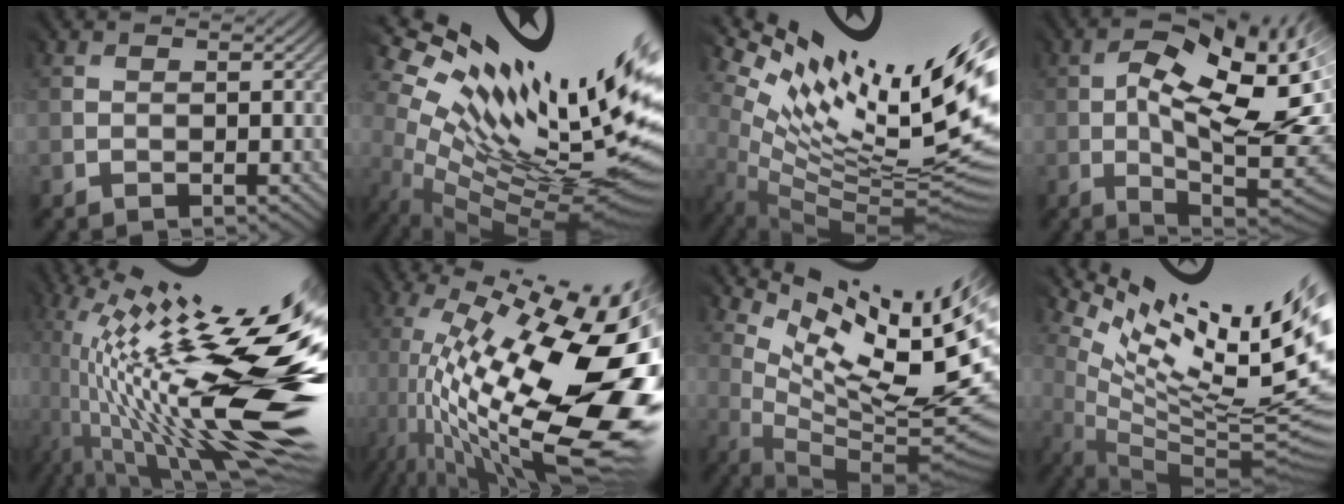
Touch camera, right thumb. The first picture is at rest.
{"total": 16.5, "force": [5.2, 5.9, 14.6], "torque": [-0.227, -0.017, 0.118]}
{"total": 14.9, "force": [3.9, 4.9, 13.5], "torque": [-0.225, -0.014, 0.105]}
{"total": 16.9, "force": [-0.9, 7.1, 15.3], "torque": [-0.213, -0.001, -0.012]}
{"total": 19.3, "force": [-2.8, 4.5, 18.6], "torque": [-0.325, 0.001, -0.049]}
{"total": 18.2, "force": [-2.1, 6.4, 16.9], "torque": [-0.290, -0.026, -0.029]}
{"total": 15.0, "force": [6.3, 4.3, 12.9], "torque": [-0.208, -0.001, 0.126]}
{"total": 15.4, "force": [7.1, 3.8, 13.0], "torque": [-0.211, -0.008, 0.146]}